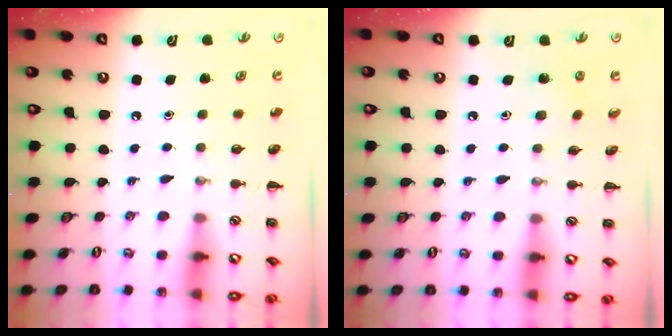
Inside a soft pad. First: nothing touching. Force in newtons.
{"total": 2.7, "press": 2.5, "slide": 0.8}